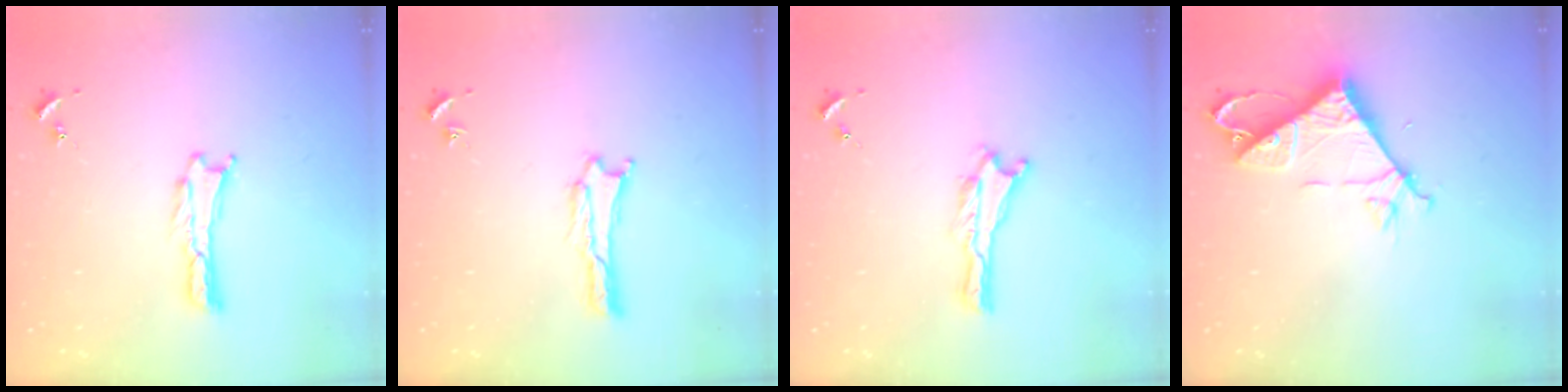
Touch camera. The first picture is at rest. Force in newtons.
{"total": 1.9, "press": 1.9, "slide": 0.1}
{"total": 0.0}
{"total": 7.7, "press": 7.7, "slide": 0.6}